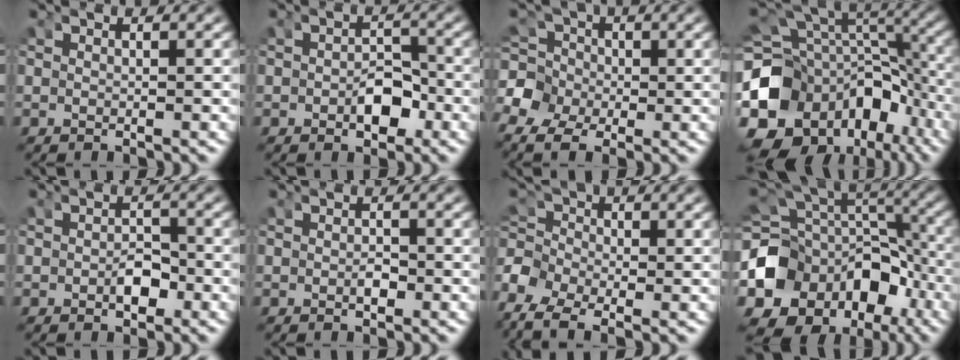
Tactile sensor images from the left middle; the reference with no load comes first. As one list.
[{"total": 2.7, "force": [-1.1, 1.7, 1.8], "torque": [-0.022, -0.005, -0.013]}, {"total": 6.9, "force": [-1.3, 6.1, 2.9], "torque": [-0.065, -0.021, -0.026]}, {"total": 17.0, "force": [-5.3, 12.9, 9.7], "torque": [-0.180, -0.052, -0.066]}, {"total": 2.0, "force": [-0.8, 1.2, 1.4], "torque": [-0.022, -0.006, -0.008]}, {"total": 0.9, "force": [-0.4, 0.5, 0.6], "torque": [-0.014, -0.004, -0.003]}, {"total": 5.4, "force": [-1.9, 4.3, 2.7], "torque": [-0.075, -0.028, -0.027]}, {"total": 16.6, "force": [-6.4, 13.1, 8.0], "torque": [-0.166, -0.074, -0.076]}]